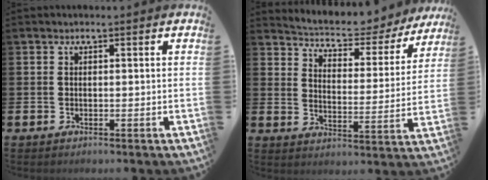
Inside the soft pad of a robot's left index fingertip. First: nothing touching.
{"total": 5.1, "force": [4.8, 1.4, 0.8], "torque": [-0.048, -0.040, 0.077]}